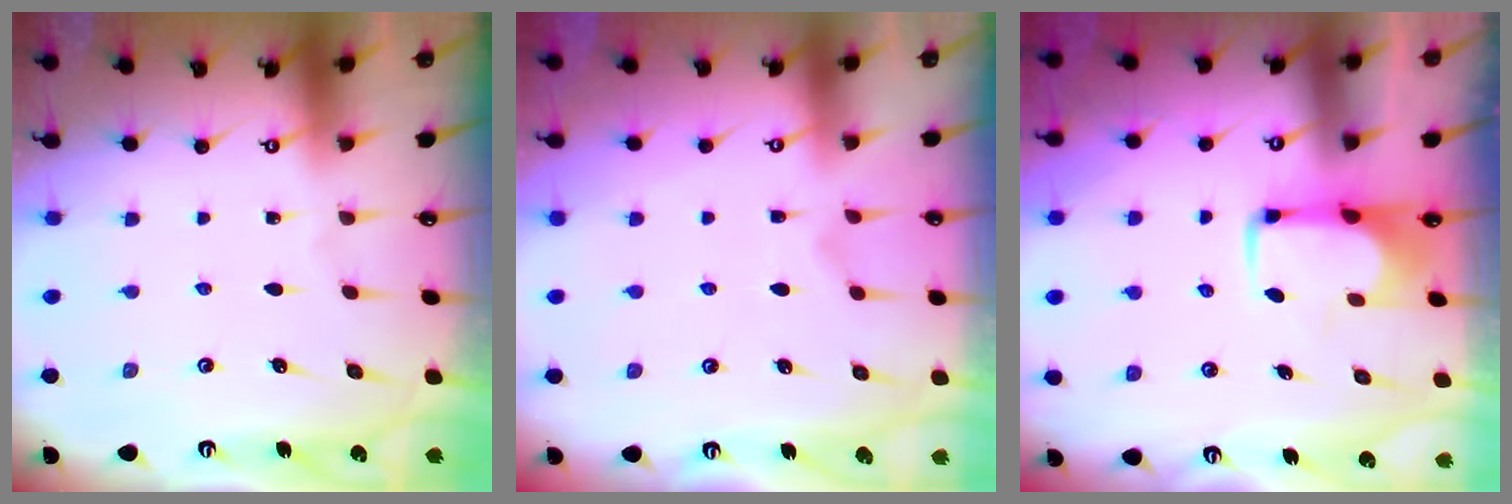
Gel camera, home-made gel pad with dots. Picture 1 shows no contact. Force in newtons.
{"total": 1.3, "press": 0.7, "slide": 1.1}
{"total": 2.0, "press": 1.9, "slide": 0.4}